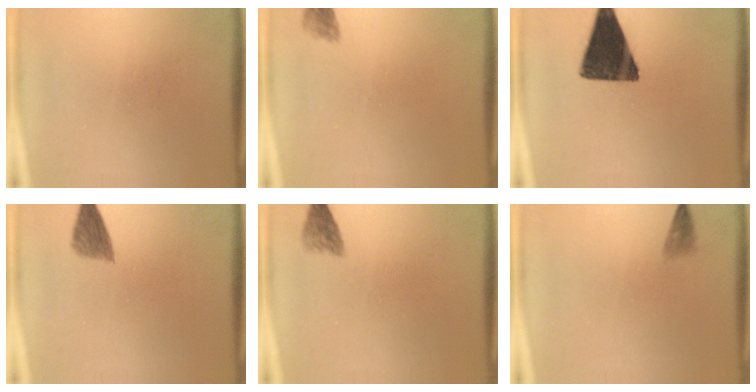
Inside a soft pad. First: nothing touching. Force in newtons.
{"total": 1.7}
{"total": 15.5}
{"total": 3.2}
{"total": 2.3}
{"total": 1.2}